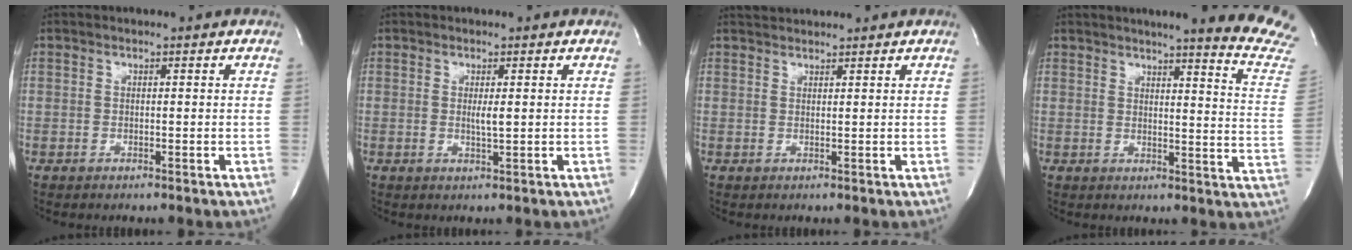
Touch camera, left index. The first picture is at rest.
{"total": 1.7, "force": [0.2, 0.1, 1.6], "torque": [-0.033, -0.002, 0.004]}
{"total": 2.3, "force": [2.3, -0.1, 0.0], "torque": [-0.004, 0.020, 0.045]}
{"total": 16.5, "force": [15.2, -1.2, 6.2], "torque": [-0.076, -0.115, 0.157]}